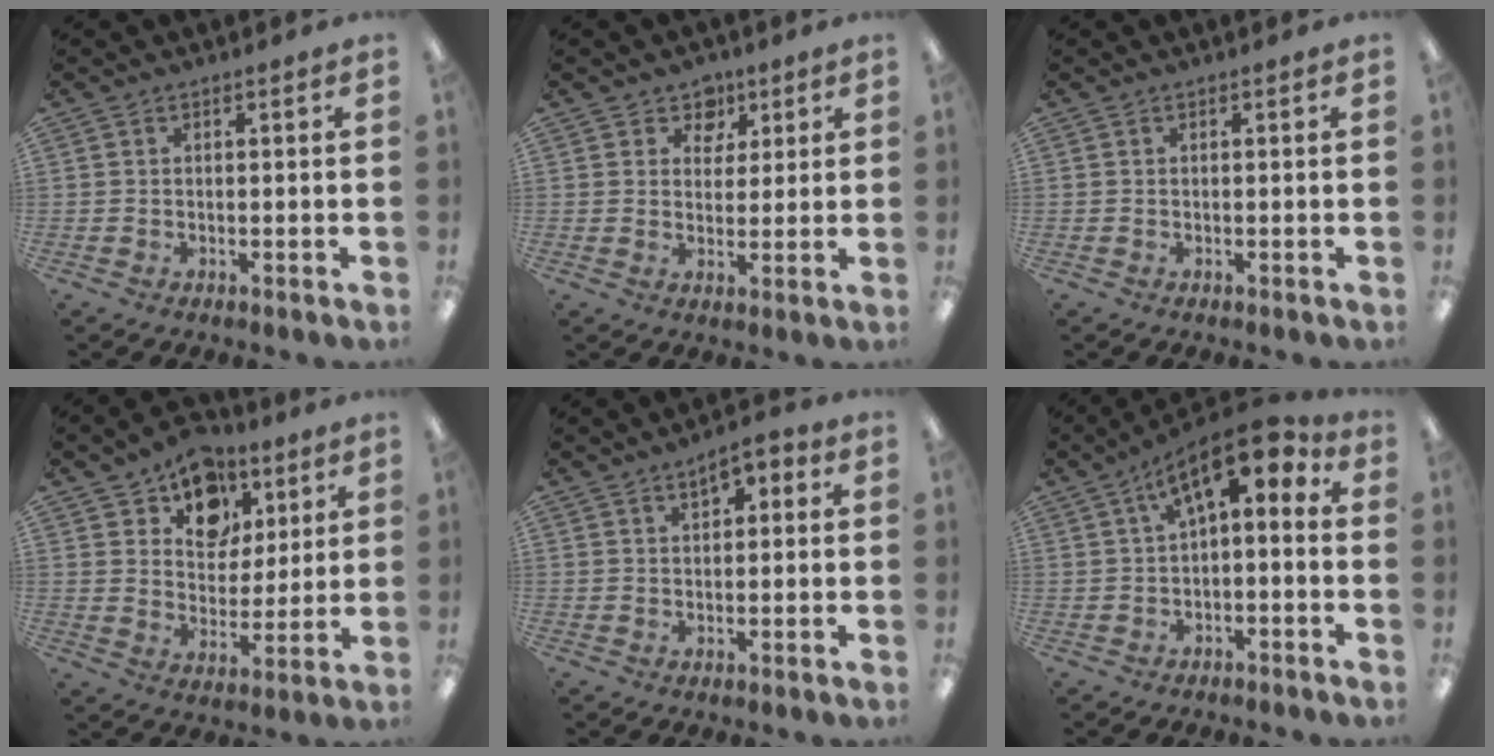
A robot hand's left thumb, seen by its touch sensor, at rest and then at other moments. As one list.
[{"total": 5.5, "force": [3.3, 4.3, 0.9], "torque": [-0.007, -0.017, 0.057]}, {"total": 0.0}, {"total": 12.7, "force": [7.9, 9.0, 4.3], "torque": [-0.061, -0.048, 0.145]}, {"total": 4.0, "force": [2.0, 2.2, 2.7], "torque": [-0.024, -0.006, 0.028]}, {"total": 10.4, "force": [3.7, 4.1, 8.8], "torque": [-0.136, -0.016, 0.061]}]